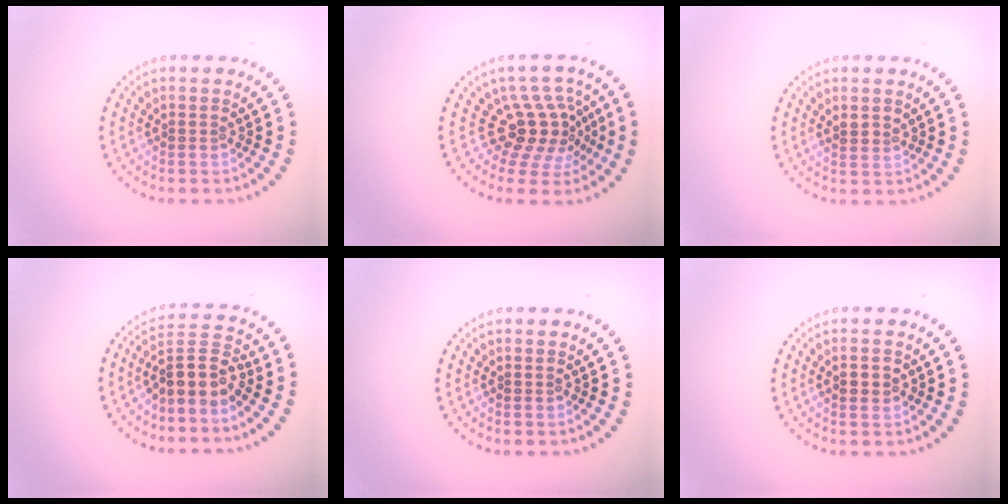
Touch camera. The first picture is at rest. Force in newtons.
{"total": 4.1, "press": 2.9, "slide": 2.9}
{"total": 1.1, "press": 0.8, "slide": 0.8}
{"total": 3.6, "press": 2.7, "slide": 2.3}
{"total": 0.0}
{"total": 2.1, "press": 2.1, "slide": 0.2}